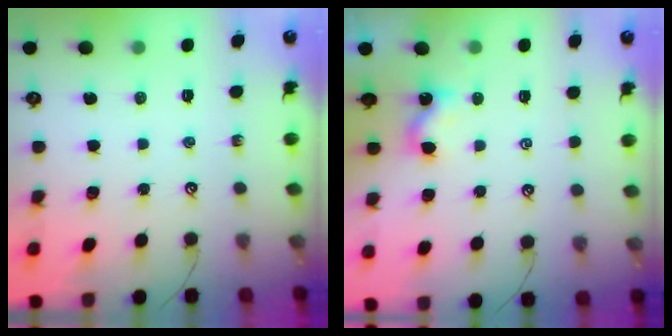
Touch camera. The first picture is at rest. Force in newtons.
{"total": 1.7, "press": 1.7, "slide": 0.2}